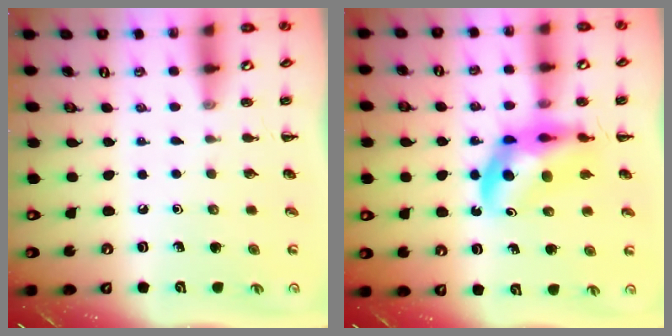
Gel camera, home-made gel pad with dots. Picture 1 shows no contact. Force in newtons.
{"total": 12.1, "press": 11.5, "slide": 3.6}